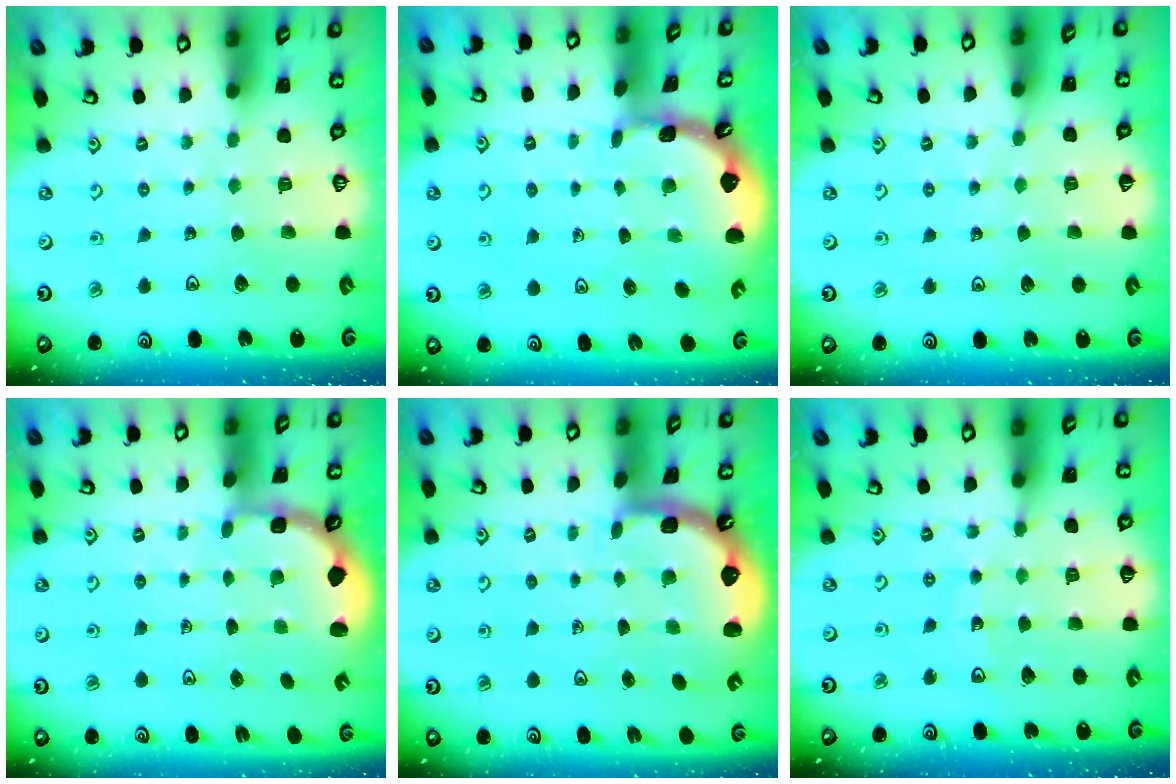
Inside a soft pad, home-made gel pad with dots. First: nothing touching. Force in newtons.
{"total": 1.2, "press": 1.1, "slide": 0.2}
{"total": 1.7, "press": 1.7, "slide": 0.2}
{"total": 2.7, "press": 2.1, "slide": 1.7}
{"total": 2.7, "press": 1.4, "slide": 2.3}
{"total": 8.2, "press": 7.7, "slide": 2.6}